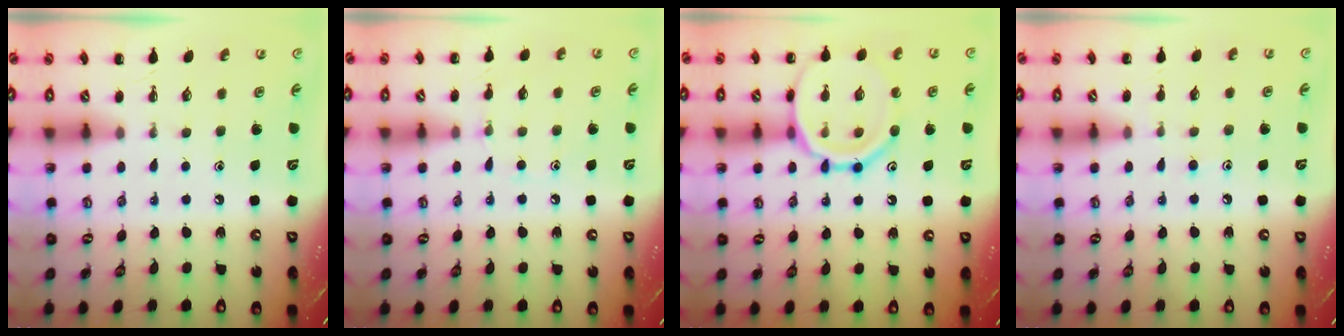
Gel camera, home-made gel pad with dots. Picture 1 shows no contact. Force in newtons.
{"total": 6.7, "press": 6.4, "slide": 2.0}
{"total": 15.9, "press": 15.7, "slide": 1.9}
{"total": 6.2, "press": 5.8, "slide": 2.3}